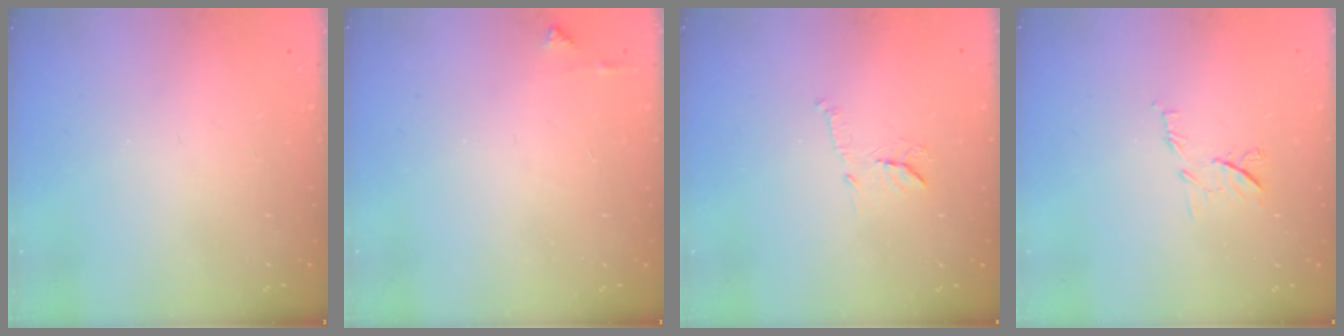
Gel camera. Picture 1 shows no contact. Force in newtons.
{"total": 3.5, "press": 3.4, "slide": 0.5}
{"total": 9.1, "press": 9.1, "slide": 0.5}
{"total": 6.2, "press": 6.2, "slide": 0.7}